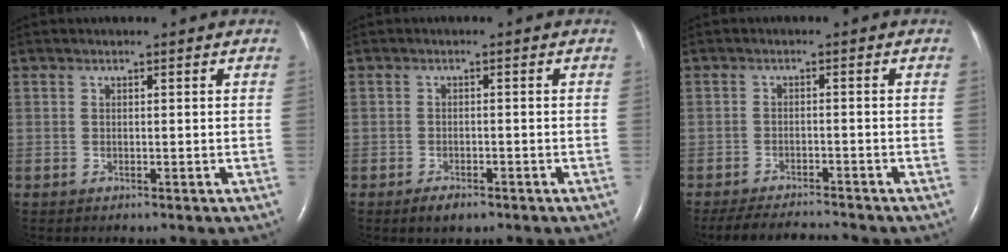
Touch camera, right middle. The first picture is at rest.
{"total": 2.5, "force": [-1.7, 1.0, 1.4], "torque": [-0.032, -0.003, -0.023]}
{"total": 6.7, "force": [-6.5, 0.3, 1.7], "torque": [-0.029, -0.008, -0.104]}